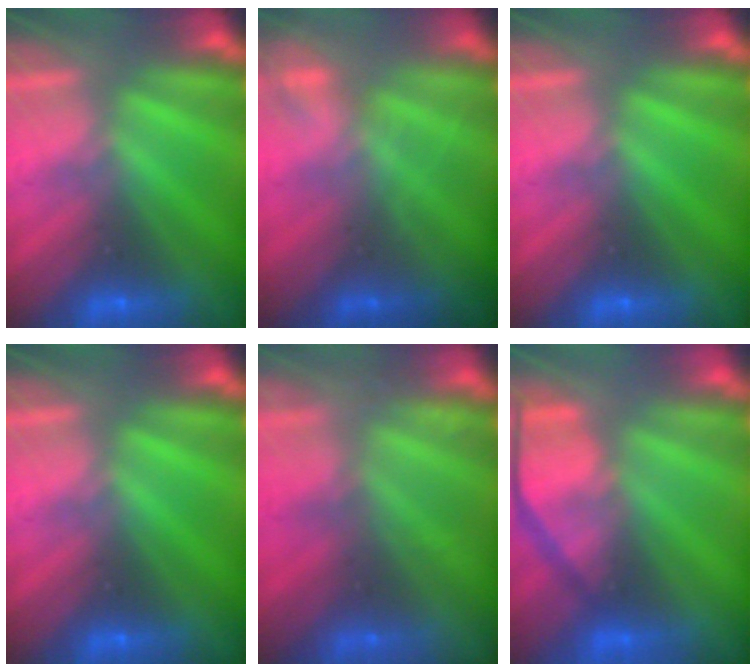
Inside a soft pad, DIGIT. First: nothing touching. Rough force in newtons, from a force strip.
{"total": 1.9}
{"total": 0.0}
{"total": 0.0}
{"total": 2.3}
{"total": 4.6}